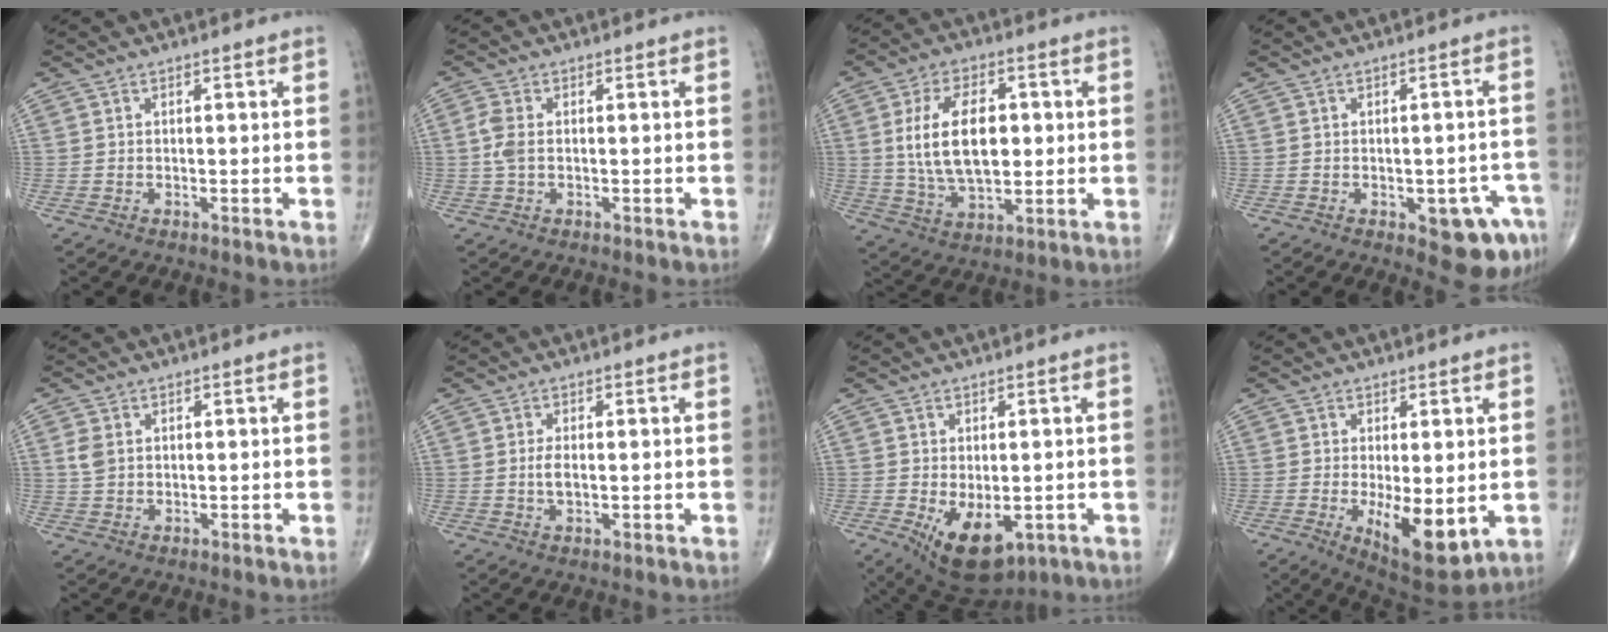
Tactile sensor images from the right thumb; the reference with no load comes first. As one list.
[{"total": 3.2, "force": [0.0, 1.7, 2.8], "torque": [-0.078, 0.005, -0.002]}, {"total": 15.0, "force": [1.8, 8.2, 12.4], "torque": [-0.211, -0.001, 0.037]}, {"total": 8.1, "force": [-3.5, 3.4, 6.5], "torque": [-0.053, 0.011, -0.035]}, {"total": 2.8, "force": [0.6, 1.9, 1.9], "torque": [-0.043, 0.002, 0.015]}, {"total": 2.6, "force": [0.1, 1.1, 2.3], "torque": [-0.048, -0.004, 0.000]}, {"total": 10.2, "force": [-3.2, 5.7, 7.9], "torque": [-0.110, -0.011, -0.030]}, {"total": 10.7, "force": [-2.0, 4.3, 9.5], "torque": [-0.134, -0.027, -0.016]}]